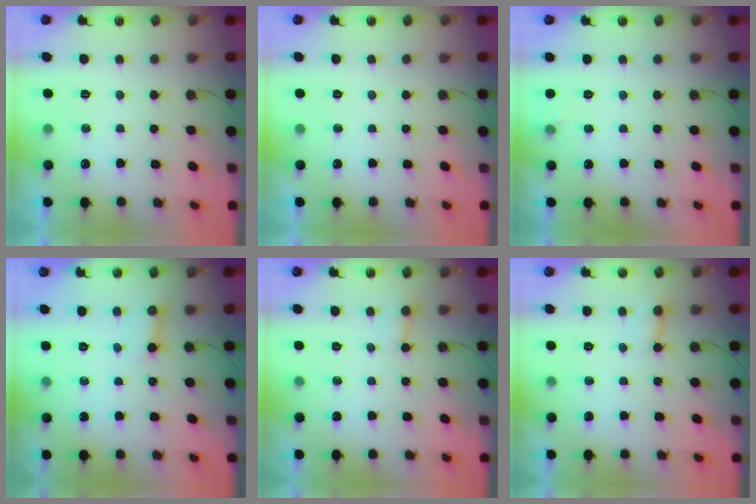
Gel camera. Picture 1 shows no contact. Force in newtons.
{"total": 0.0}
{"total": 5.1, "press": 5.1, "slide": 0.5}
{"total": 3.0, "press": 3.0, "slide": 0.5}
{"total": 3.4, "press": 3.4, "slide": 0.6}
{"total": 5.6, "press": 5.6, "slide": 0.5}